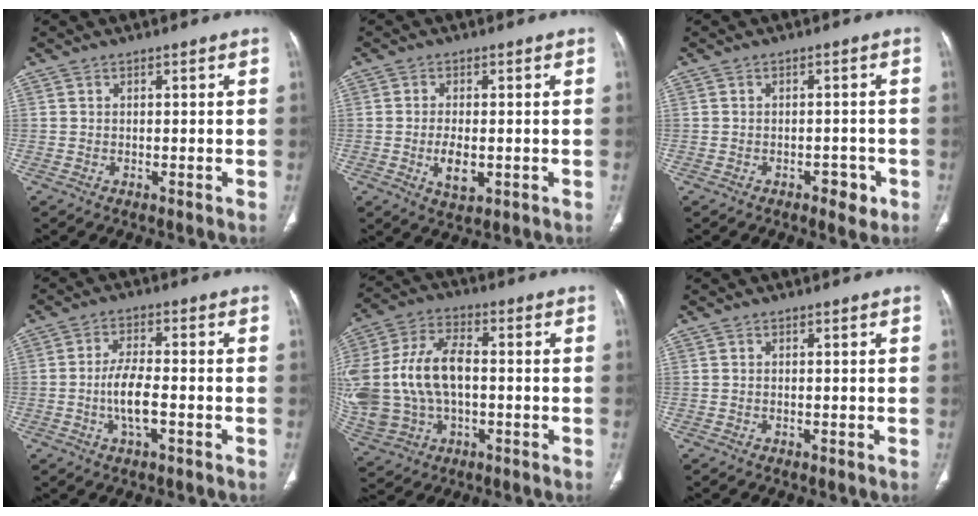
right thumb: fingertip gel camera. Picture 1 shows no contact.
{"total": 5.2, "force": [-1.1, 2.5, 4.4], "torque": [-0.077, -0.007, -0.016]}
{"total": 3.2, "force": [-1.8, 1.7, 2.1], "torque": [-0.013, 0.008, -0.021]}
{"total": 6.4, "force": [-1.8, 2.3, 5.7], "torque": [-0.111, 0.013, -0.034]}
{"total": 23.7, "force": [-0.7, 16.0, 17.5], "torque": [-0.421, 0.025, 0.005]}
{"total": 0.0}